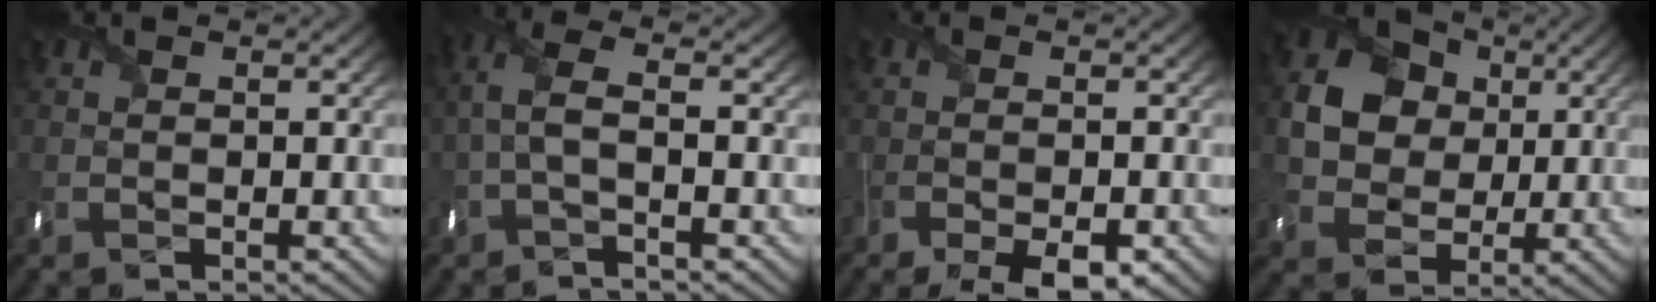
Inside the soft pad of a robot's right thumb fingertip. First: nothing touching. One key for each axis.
{"total": 4.0, "fx": -0.9, "fy": 1.3, "fz": 3.6, "tx": -0.096, "ty": 0.011, "tz": -0.026}
{"total": 5.2, "fx": -3.3, "fy": 1.9, "fz": 3.5, "tx": -0.069, "ty": -0.012, "tz": -0.054}
{"total": 12.0, "fx": 2.8, "fy": 10.0, "fz": 6.0, "tx": -0.146, "ty": 0.029, "tz": 0.043}